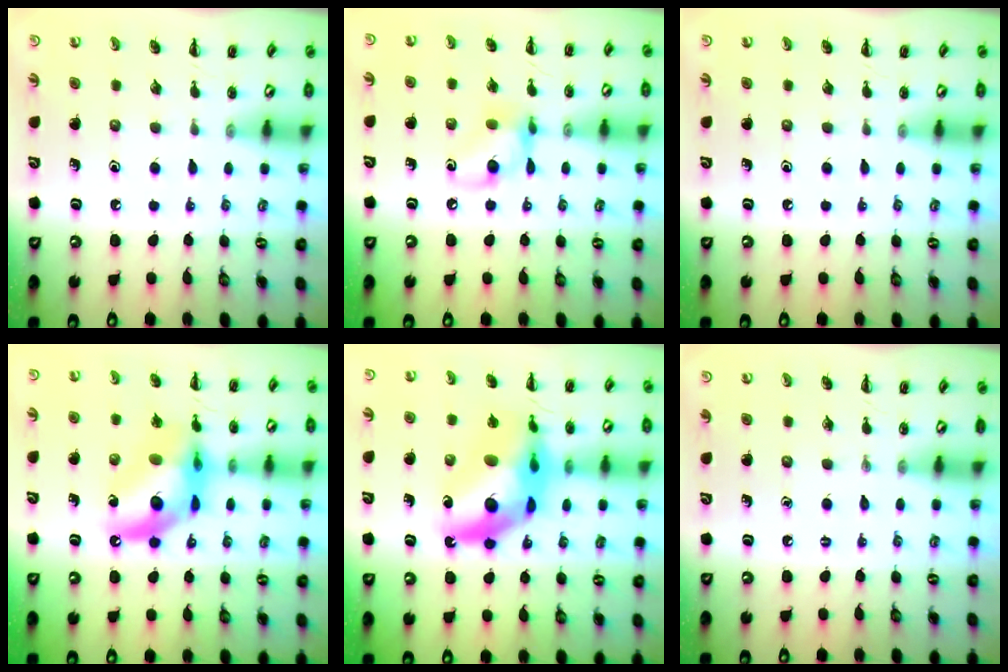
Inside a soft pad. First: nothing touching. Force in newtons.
{"total": 8.6, "press": 8.5, "slide": 1.0}
{"total": 0.0}
{"total": 13.4, "press": 12.9, "slide": 3.4}
{"total": 15.6, "press": 15.0, "slide": 4.5}
{"total": 0.0}